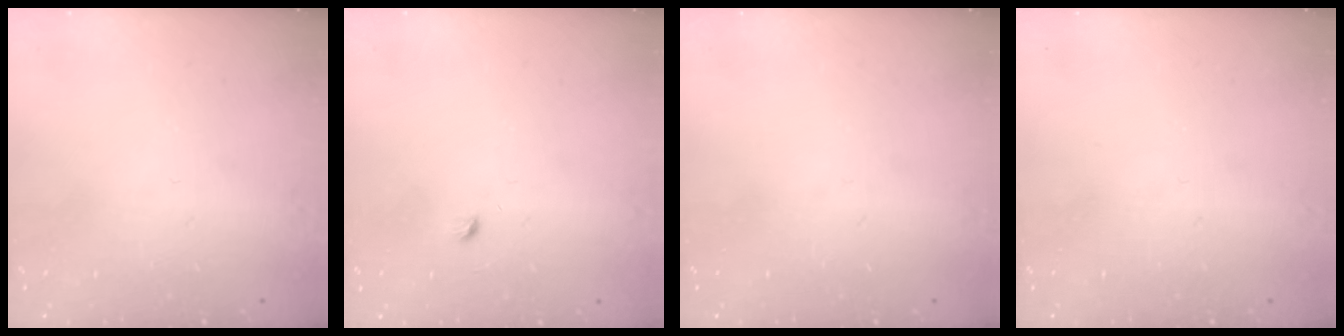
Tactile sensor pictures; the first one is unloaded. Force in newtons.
{"total": 2.9, "press": 2.9, "slide": 0.4}
{"total": 0.0}
{"total": 0.0}